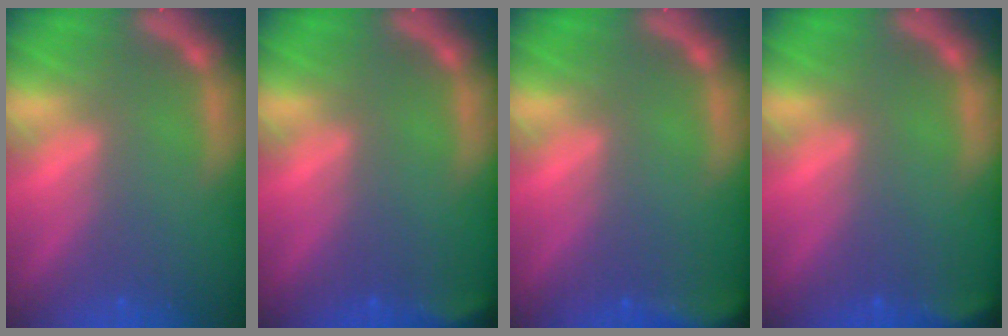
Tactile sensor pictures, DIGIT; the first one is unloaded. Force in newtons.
{"total": 2.4}
{"total": 5.0}
{"total": 2.4}